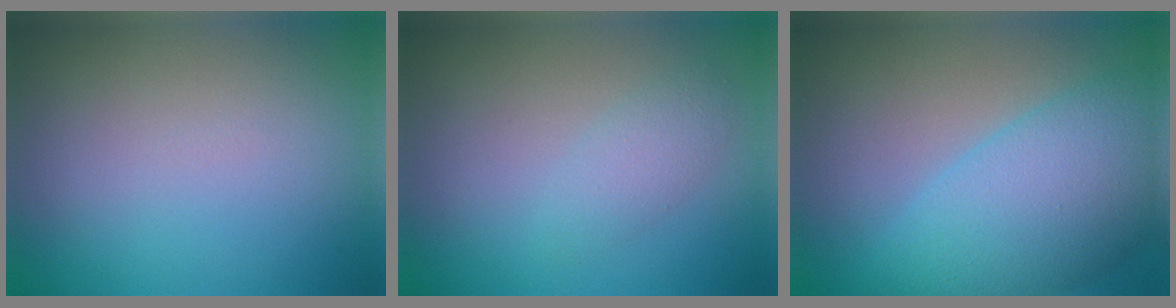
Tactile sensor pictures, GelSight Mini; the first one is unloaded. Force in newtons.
{"total": 1.6, "press": 1.6, "slide": 0.0}
{"total": 8.5, "press": 8.5, "slide": 0.4}